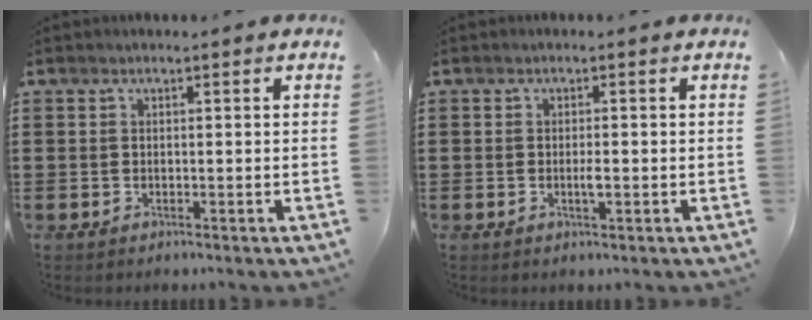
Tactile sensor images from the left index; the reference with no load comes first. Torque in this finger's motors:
{"motor_torque": [0.03, 0.00, 0.03, 0.01]}